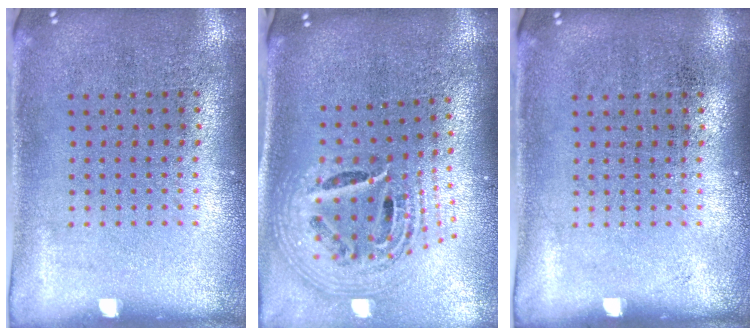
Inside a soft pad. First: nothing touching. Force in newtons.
{"total": 2.6, "press": 1.9, "slide": 1.8}
{"total": 0.0}